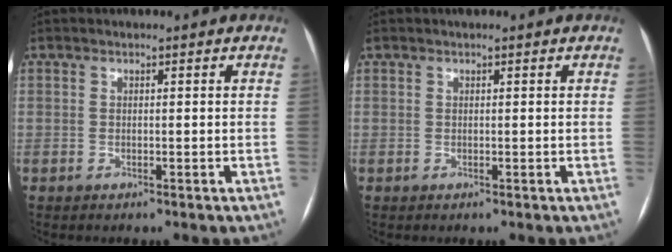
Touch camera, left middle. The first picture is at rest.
{"total": 0.8, "force": [0.6, 0.2, 0.5], "torque": [-0.014, 0.019, 0.011]}